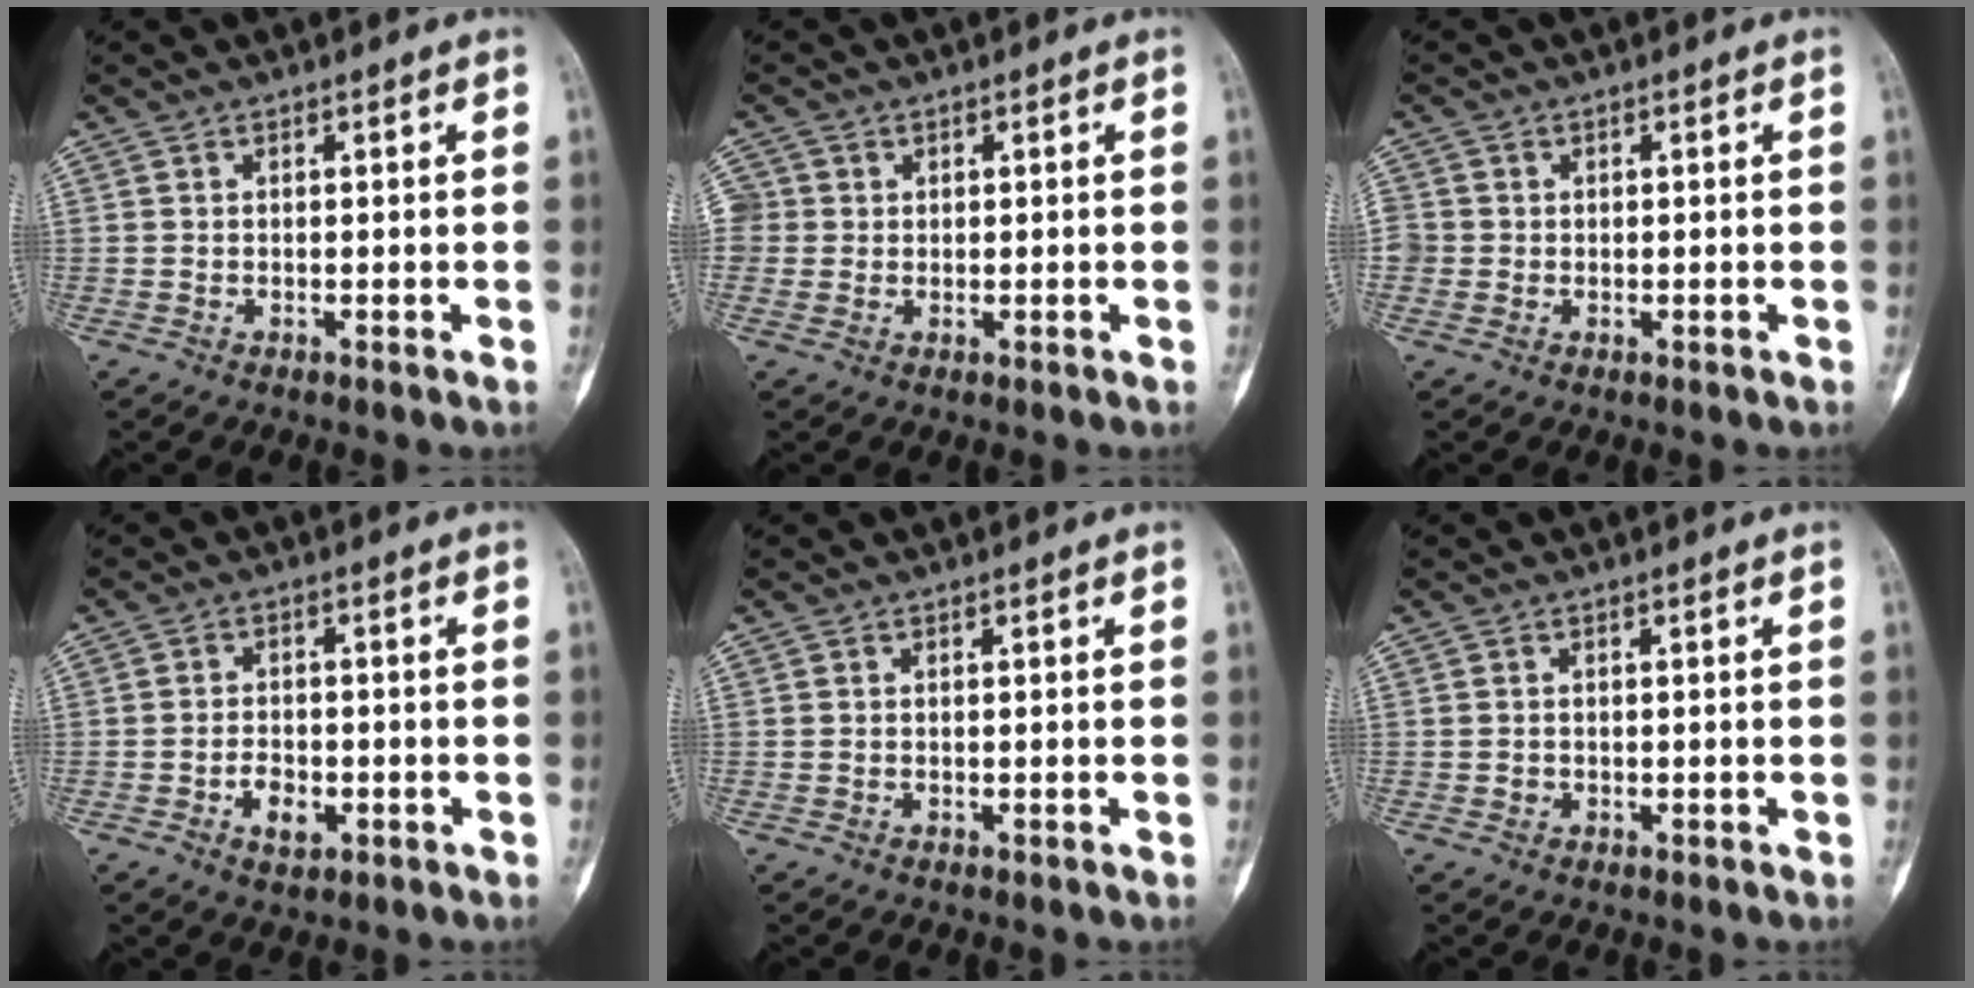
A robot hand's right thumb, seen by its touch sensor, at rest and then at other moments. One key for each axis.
{"total": 3.9, "fx": 0.6, "fy": 3.9, "fz": 0.4, "tx": 0.016, "ty": 0.008, "tz": 0.011}
{"total": 3.0, "fx": -0.1, "fy": 3.0, "fz": 0.5, "tx": 0.006, "ty": 0.005, "tz": -0.007}
{"total": 4.7, "fx": -1.9, "fy": 3.0, "fz": 3.0, "tx": -0.036, "ty": 0.010, "tz": -0.031}
{"total": 0.0}
{"total": 1.3, "fx": -0.5, "fy": 1.1, "fz": 0.3, "tx": 0.005, "ty": 0.006, "tz": -0.009}